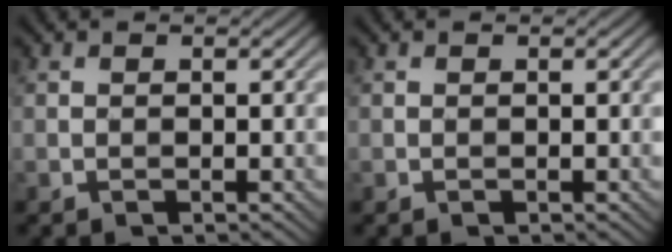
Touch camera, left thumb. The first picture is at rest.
{"total": 0.0}